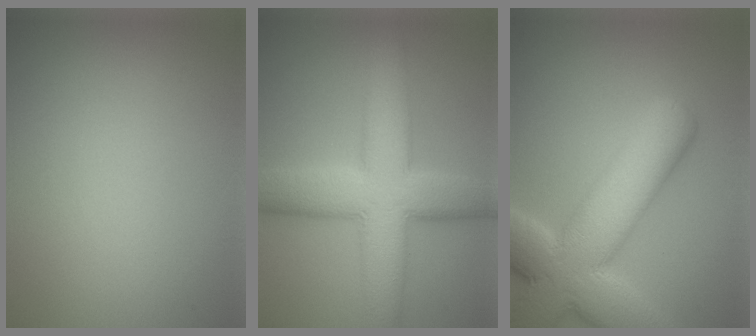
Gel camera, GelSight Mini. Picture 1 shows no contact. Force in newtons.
{"total": 9.6, "press": 9.6, "slide": 0.1}
{"total": 12.3, "press": 12.2, "slide": 1.0}